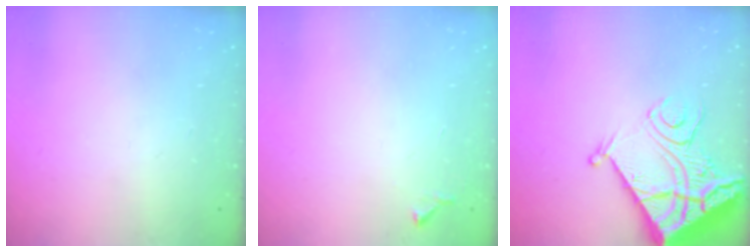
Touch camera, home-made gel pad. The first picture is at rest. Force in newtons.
{"total": 4.4, "press": 4.4, "slide": 0.7}
{"total": 17.7, "press": 17.5, "slide": 2.3}